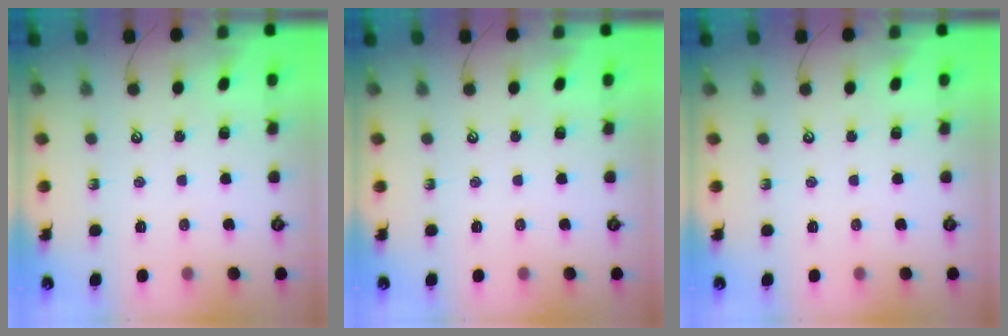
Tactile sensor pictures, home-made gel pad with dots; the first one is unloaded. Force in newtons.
{"total": 0.0}
{"total": 0.0}